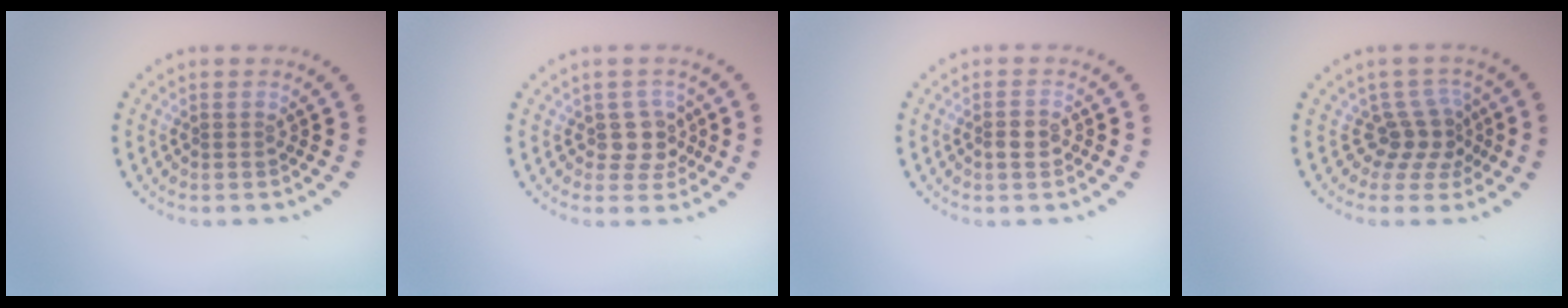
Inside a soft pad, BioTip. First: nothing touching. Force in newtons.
{"total": 2.4, "press": 2.1, "slide": 1.2}
{"total": 1.1, "press": 1.1, "slide": 0.1}
{"total": 2.9, "press": 1.9, "slide": 2.2}